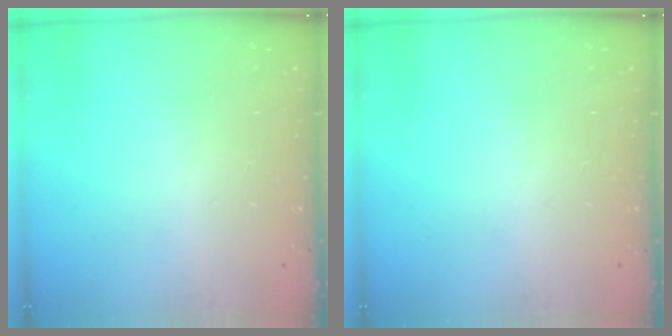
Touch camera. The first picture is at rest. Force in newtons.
{"total": 0.0}